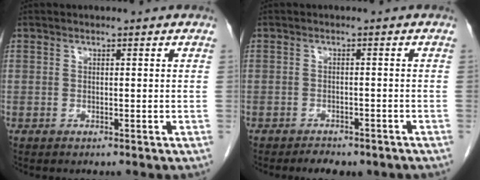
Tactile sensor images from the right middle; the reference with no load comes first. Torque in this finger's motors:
{"motor_torque": [0.04, -0.04, 0.01, 0.03]}